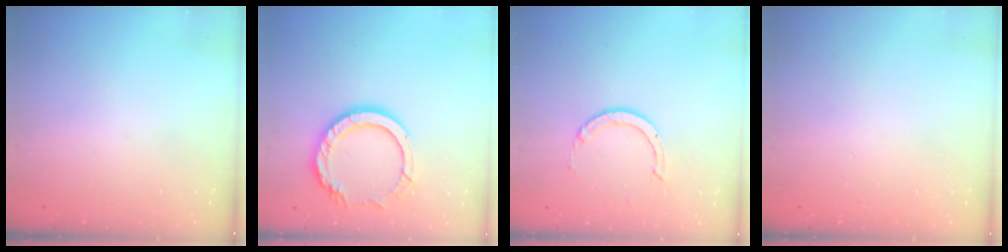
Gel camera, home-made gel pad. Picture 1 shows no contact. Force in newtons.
{"total": 12.3, "press": 12.2, "slide": 1.0}
{"total": 3.0, "press": 3.0, "slide": 0.3}
{"total": 2.5, "press": 2.5, "slide": 0.2}